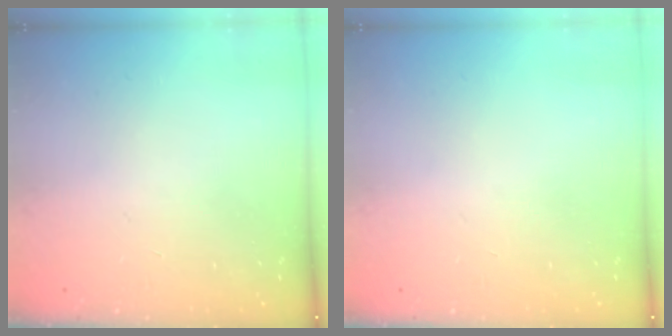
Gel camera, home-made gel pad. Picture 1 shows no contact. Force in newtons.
{"total": 0.0}